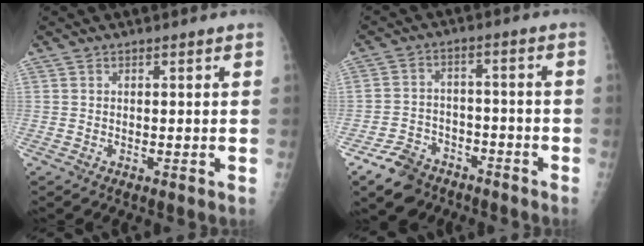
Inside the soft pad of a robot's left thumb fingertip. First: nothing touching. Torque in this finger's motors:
{"motor_torque": [-1.21, 1.29, -0.10, 0.16, 0.02]}